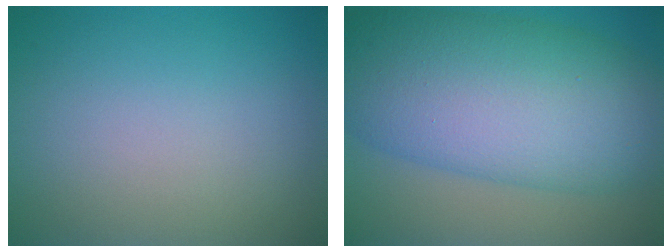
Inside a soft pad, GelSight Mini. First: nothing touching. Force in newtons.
{"total": 13.4, "press": 13.4, "slide": 0.3}